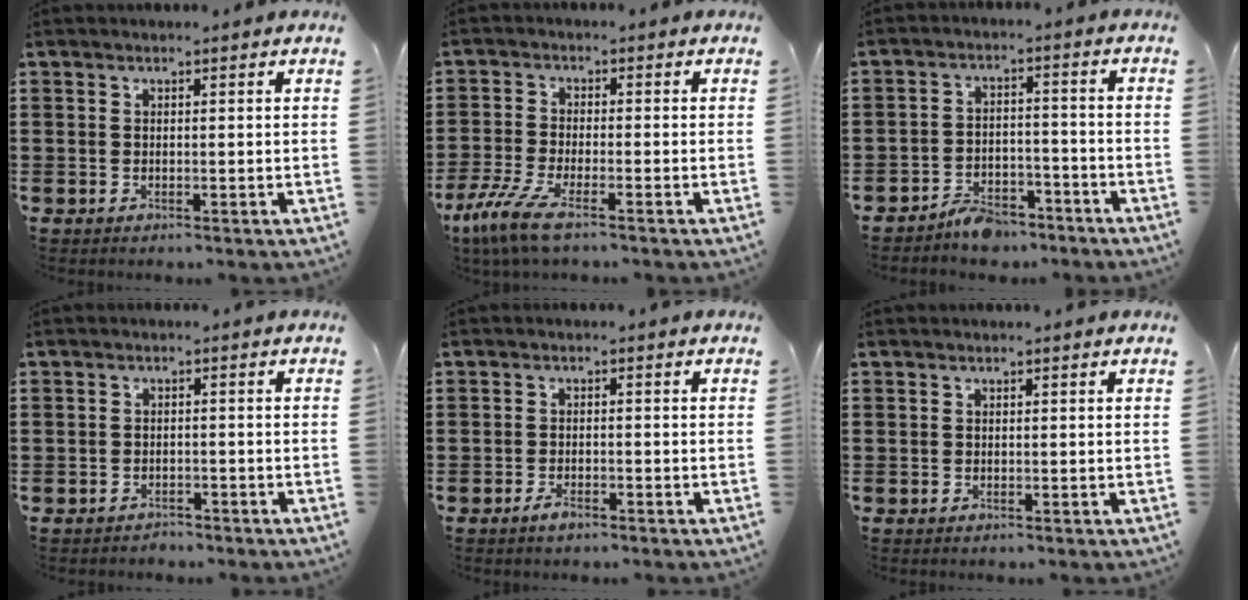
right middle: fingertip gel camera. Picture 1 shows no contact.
{"total": 6.3, "force": [-4.2, 1.2, 4.6], "torque": [-0.117, -0.020, -0.083]}
{"total": 4.7, "force": [-4.4, 1.4, 1.1], "torque": [-0.025, 0.011, -0.087]}
{"total": 1.6, "force": [-1.5, 0.4, -0.3], "torque": [0.000, 0.000, -0.035]}
{"total": 1.8, "force": [-1.3, 0.6, 1.0], "torque": [-0.028, -0.006, -0.025]}
{"total": 0.0}